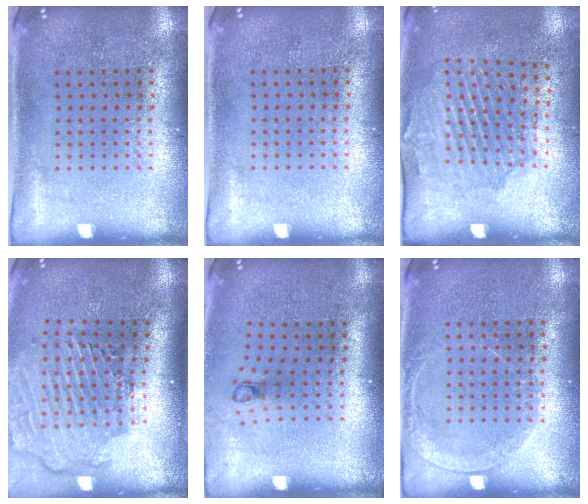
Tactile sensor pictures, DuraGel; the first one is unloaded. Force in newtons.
{"total": 0.0}
{"total": 1.6, "press": 1.4, "slide": 0.7}
{"total": 2.9, "press": 2.4, "slide": 1.7}
{"total": 0.8, "press": 0.4, "slide": 0.7}
{"total": 1.3, "press": 1.3, "slide": 0.2}